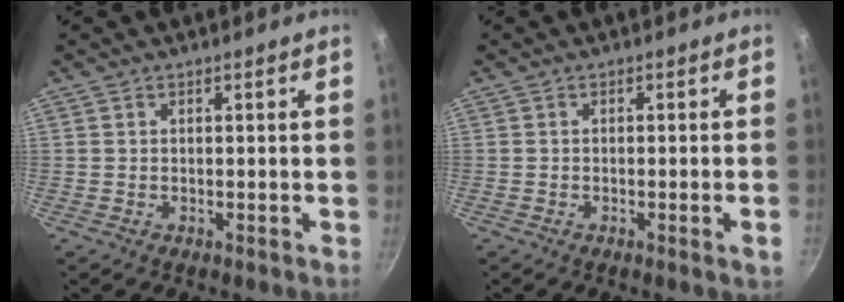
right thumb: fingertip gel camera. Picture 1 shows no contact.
{"total": 2.2, "force": [-0.7, -0.2, 2.1], "torque": [-0.035, 0.001, -0.009]}